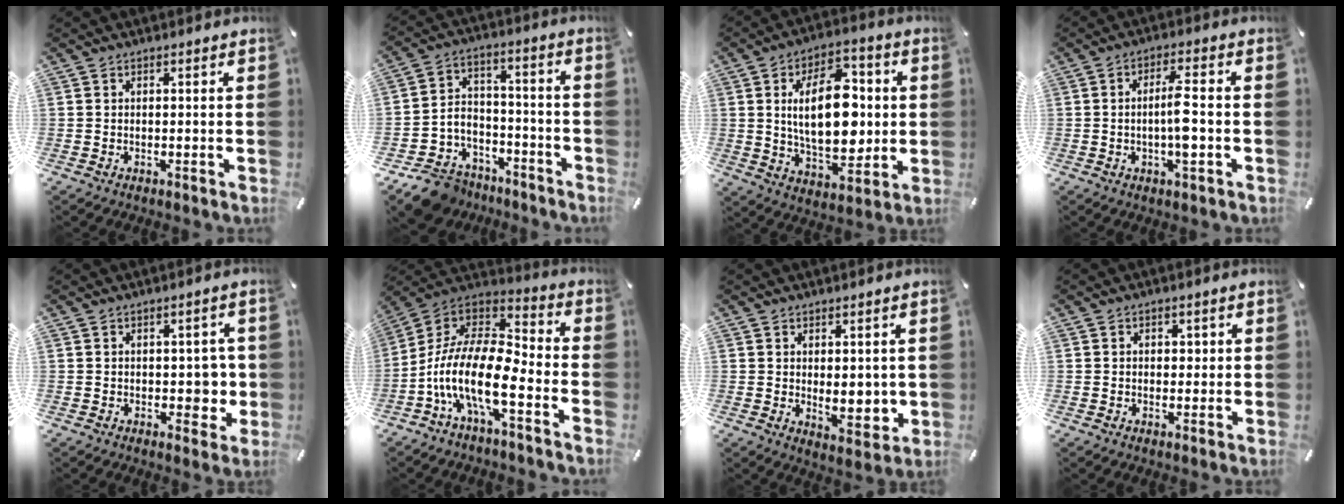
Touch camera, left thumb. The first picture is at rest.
{"total": 11.4, "force": [-8.9, 6.7, 2.2], "torque": [-0.040, 0.052, -0.164]}
{"total": 18.2, "force": [1.4, 10.7, 14.7], "torque": [-0.249, 0.001, 0.021]}
{"total": 6.7, "force": [-0.8, 2.0, 6.4], "torque": [-0.118, 0.006, -0.017]}
{"total": 5.5, "force": [-0.3, 3.9, 3.9], "torque": [-0.029, -0.004, -0.008]}
{"total": 16.4, "force": [-8.2, 5.6, 13.0], "torque": [-0.291, -0.003, -0.156]}
{"total": 5.4, "force": [1.1, 3.6, 3.8], "torque": [-0.039, -0.005, 0.021]}
{"total": 3.3, "force": [0.7, 2.6, 2.0], "torque": [-0.017, -0.002, 0.003]}